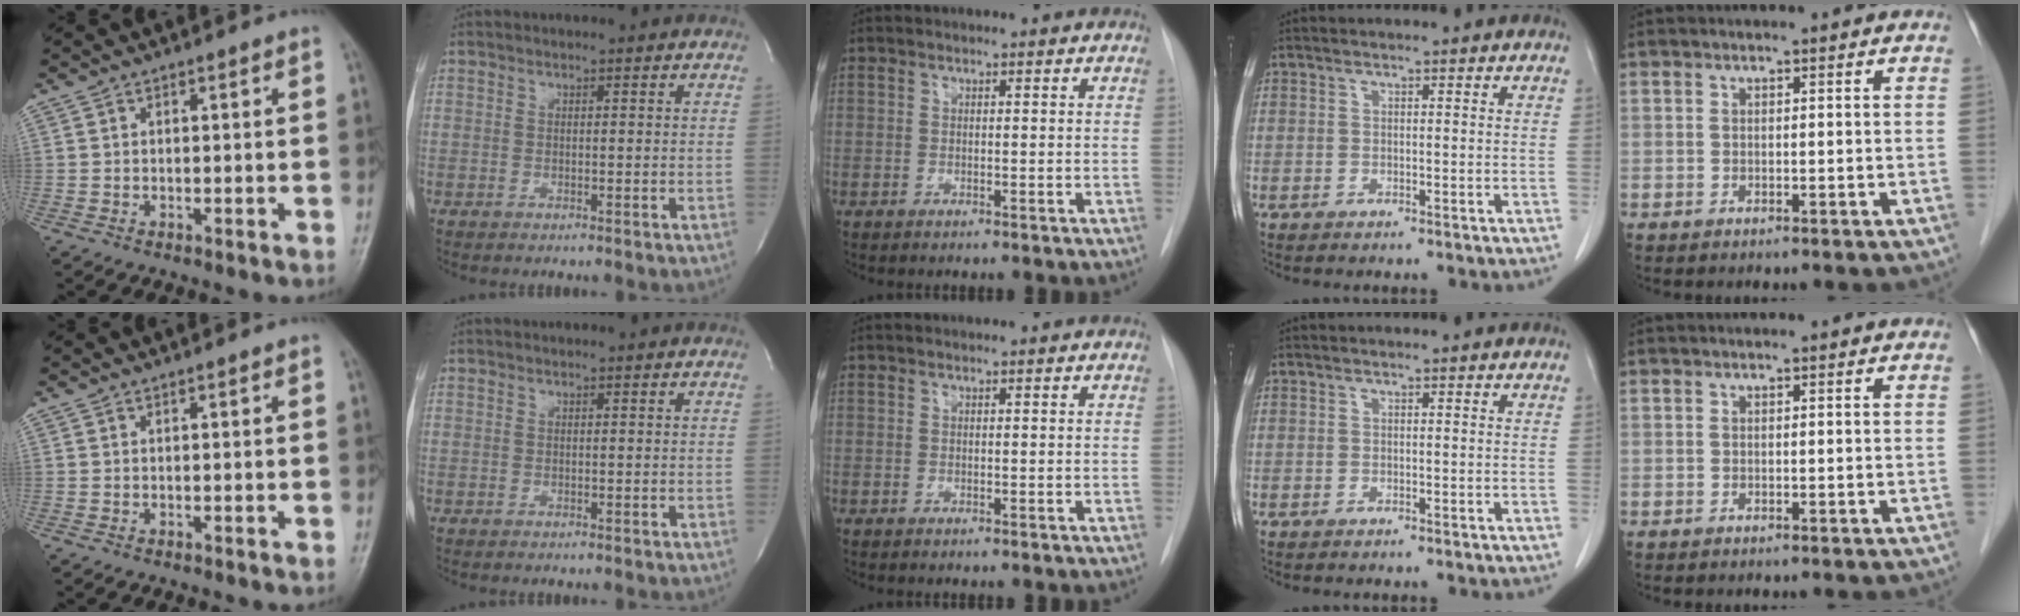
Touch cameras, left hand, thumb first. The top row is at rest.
{}